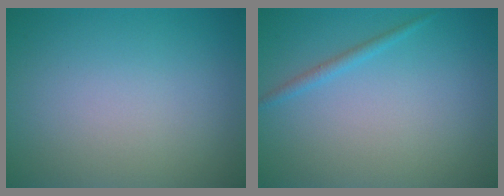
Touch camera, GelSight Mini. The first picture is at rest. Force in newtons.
{"total": 1.1, "press": 1.0, "slide": 0.1}